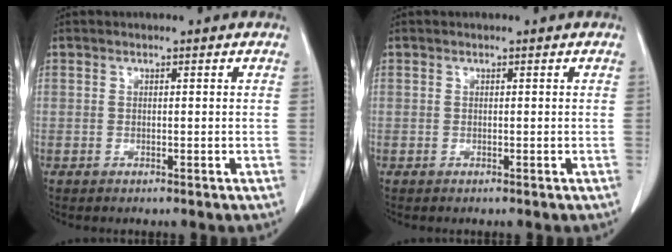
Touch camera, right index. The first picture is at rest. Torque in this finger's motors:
{"motor_torque": [0.00, 0.00, 0.00, 0.00]}